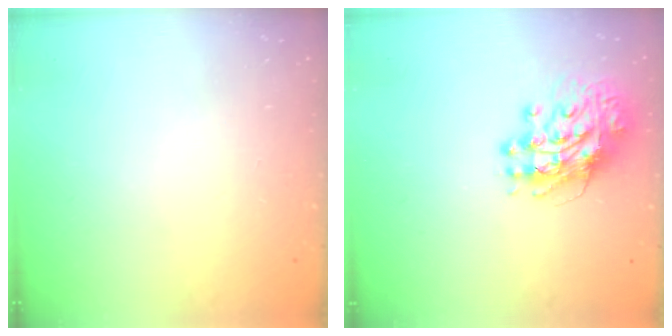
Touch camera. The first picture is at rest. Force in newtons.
{"total": 12.0, "press": 11.9, "slide": 1.7}